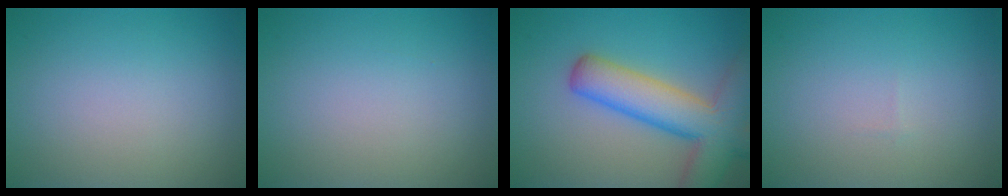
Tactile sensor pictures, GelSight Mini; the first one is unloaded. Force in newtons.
{"total": 0.0}
{"total": 8.9, "press": 8.9, "slide": 0.7}
{"total": 0.0}